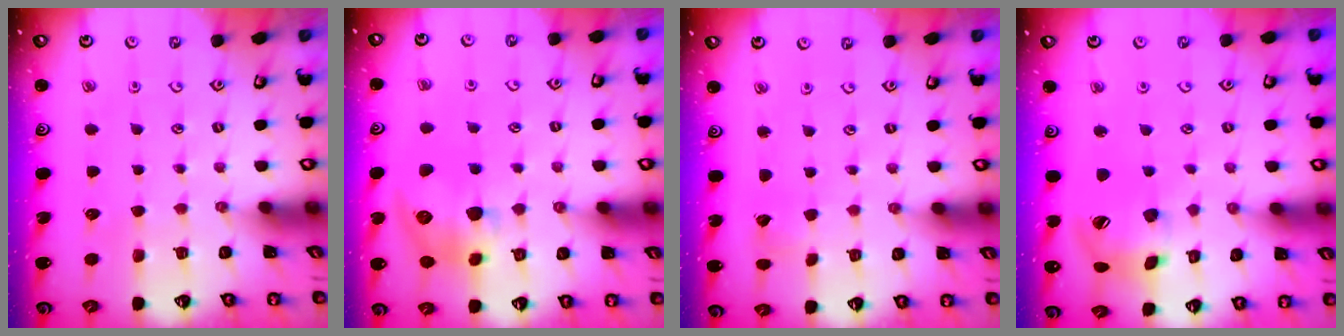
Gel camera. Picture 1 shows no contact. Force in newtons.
{"total": 16.3, "press": 16.2, "slide": 1.3}
{"total": 2.8, "press": 2.8, "slide": 0.2}
{"total": 14.9, "press": 14.7, "slide": 2.5}